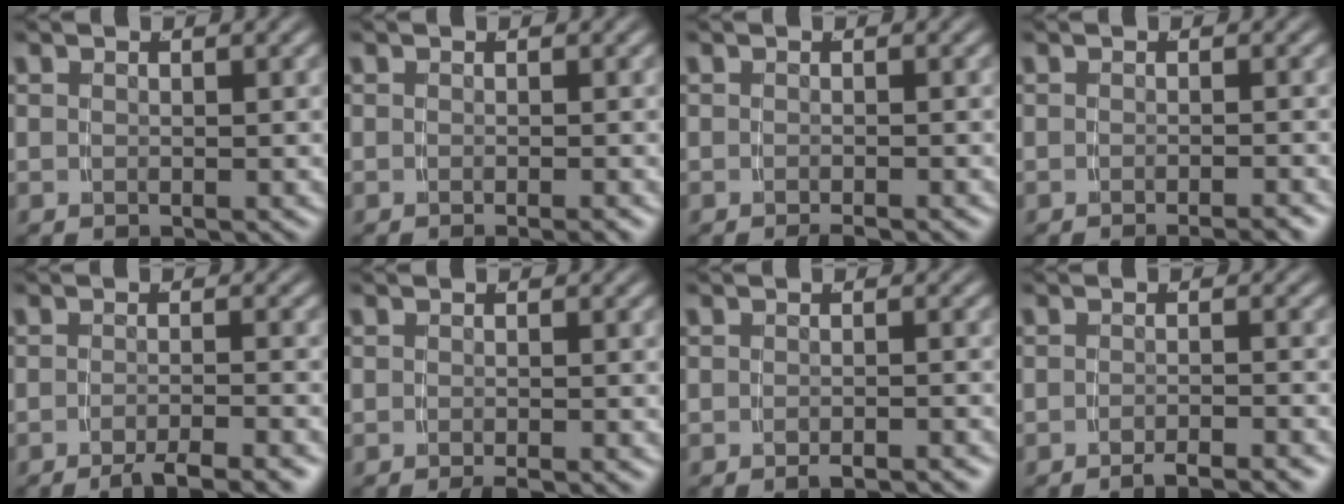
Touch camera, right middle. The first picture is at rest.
{"total": 1.1, "force": [-0.8, -0.3, 0.7], "torque": [-0.010, 0.003, -0.014]}
{"total": 1.1, "force": [-1.0, -0.3, 0.4], "torque": [-0.005, 0.004, -0.018]}
{"total": 2.0, "force": [-1.7, -0.3, 1.0], "torque": [-0.009, 0.005, -0.031]}
{"total": 4.5, "force": [-3.8, 0.4, 2.4], "torque": [-0.031, -0.001, -0.060]}
{"total": 1.4, "force": [-1.2, -0.2, 0.7], "torque": [-0.006, 0.004, -0.022]}
{"total": 1.9, "force": [-1.8, -0.3, 0.6], "torque": [-0.007, 0.005, -0.030]}
{"total": 3.3, "force": [-3.0, -0.1, 1.4], "torque": [-0.013, 0.005, -0.052]}